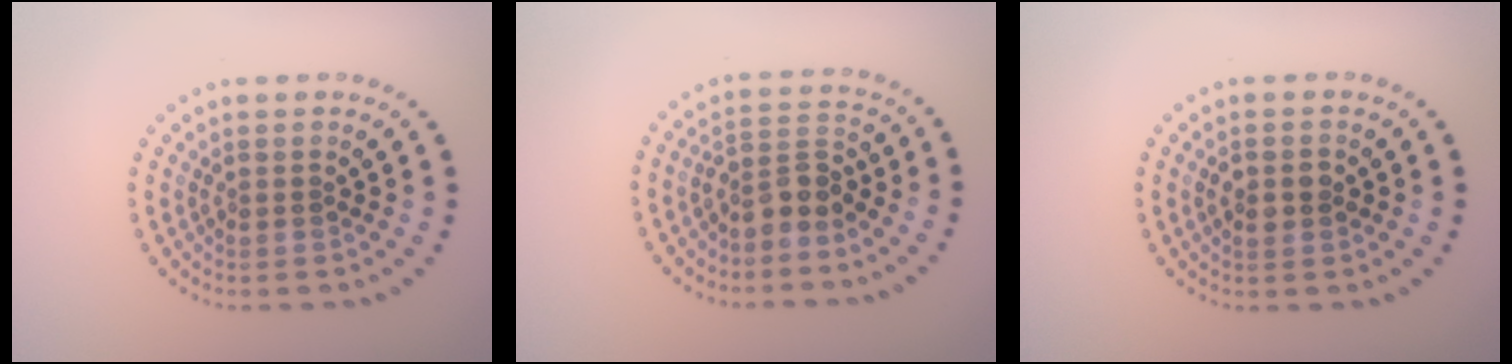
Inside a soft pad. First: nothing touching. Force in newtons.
{"total": 2.6, "press": 2.0, "slide": 1.7}
{"total": 2.5, "press": 2.5, "slide": 0.1}